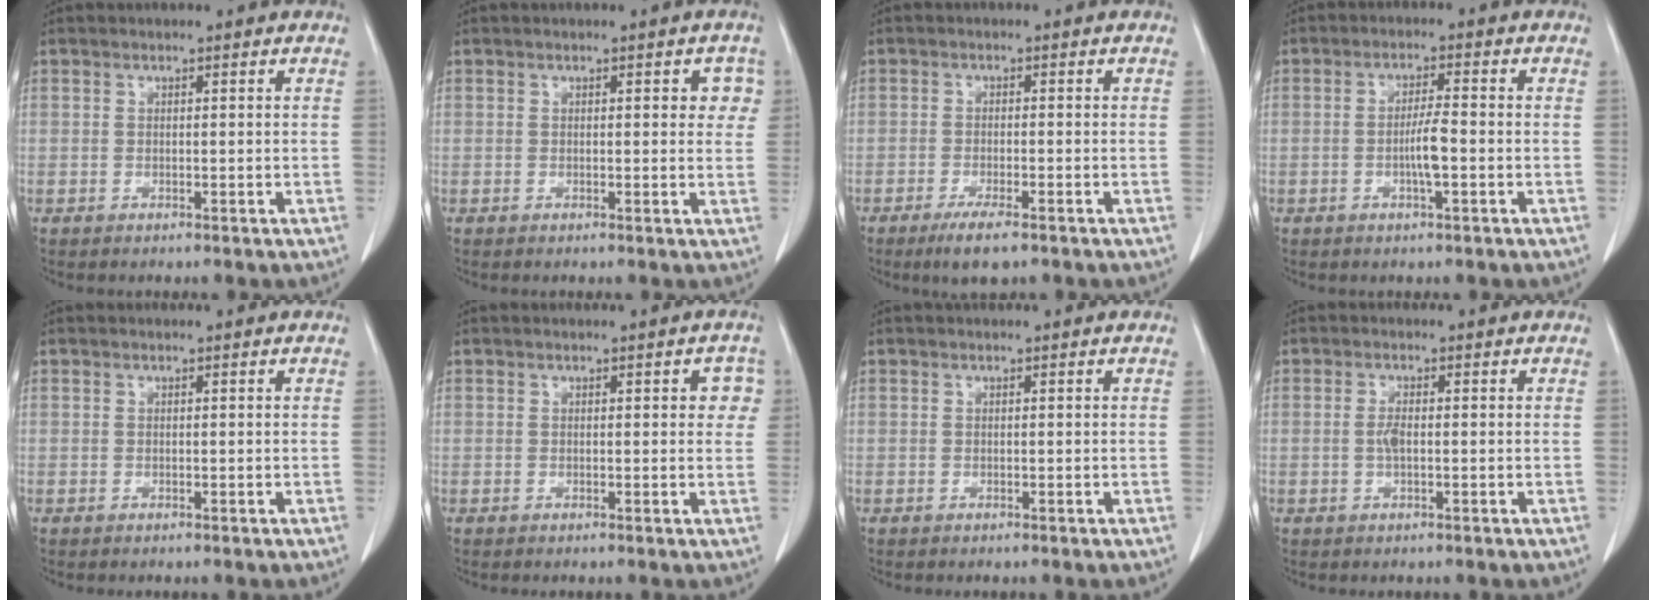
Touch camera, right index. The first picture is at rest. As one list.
[{"total": 3.3, "force": [1.0, 1.5, 2.8], "torque": [-0.020, 0.008, 0.006]}, {"total": 4.6, "force": [-3.1, 0.7, 3.3], "torque": [-0.060, -0.009, -0.051]}, {"total": 3.8, "force": [-1.0, 0.2, 3.7], "torque": [-0.070, -0.001, -0.019]}, {"total": 0.0}, {"total": 2.9, "force": [0.8, 1.3, 2.5], "torque": [-0.014, 0.007, 0.003]}, {"total": 0.0}, {"total": 1.8, "force": [-0.2, 0.4, 1.7], "torque": [-0.040, 0.001, -0.004]}]